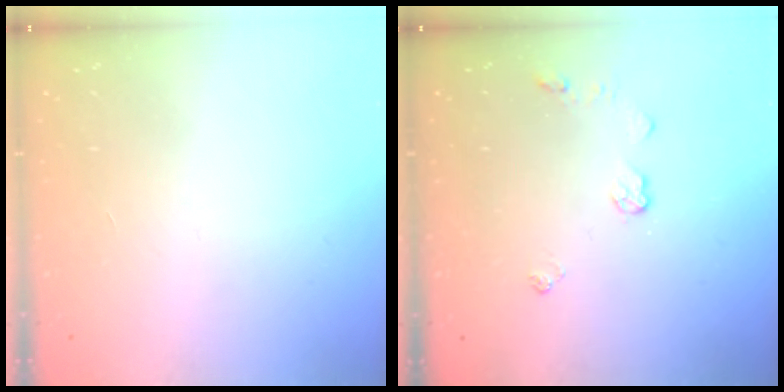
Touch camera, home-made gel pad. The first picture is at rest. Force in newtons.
{"total": 3.9, "press": 3.9, "slide": 0.5}